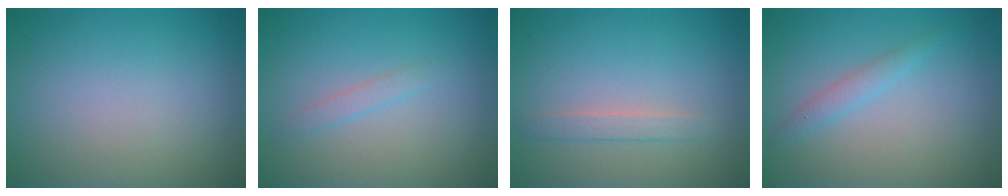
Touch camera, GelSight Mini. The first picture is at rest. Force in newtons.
{"total": 1.0, "press": 1.0, "slide": 0.1}
{"total": 1.4, "press": 1.4, "slide": 0.1}
{"total": 1.5, "press": 1.4, "slide": 0.1}